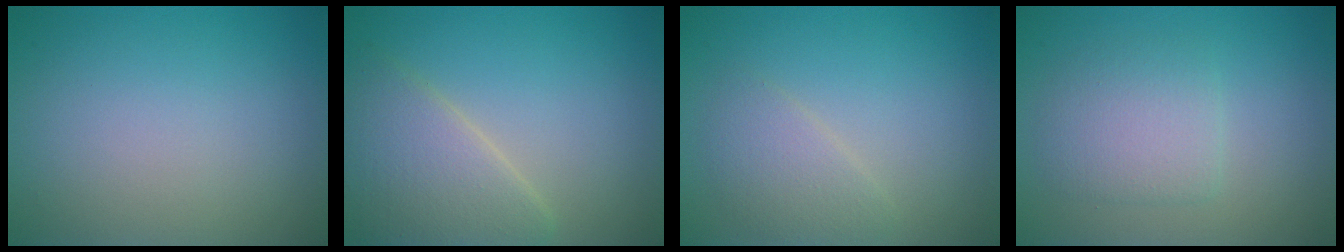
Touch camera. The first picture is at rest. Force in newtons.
{"total": 4.9, "press": 4.9, "slide": 0.3}
{"total": 2.2, "press": 2.2, "slide": 0.1}
{"total": 3.0, "press": 3.0, "slide": 0.3}